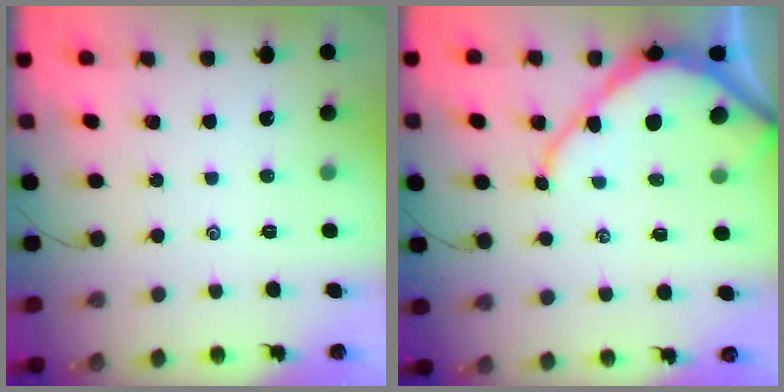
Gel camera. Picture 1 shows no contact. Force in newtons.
{"total": 9.1, "press": 9.1, "slide": 1.0}